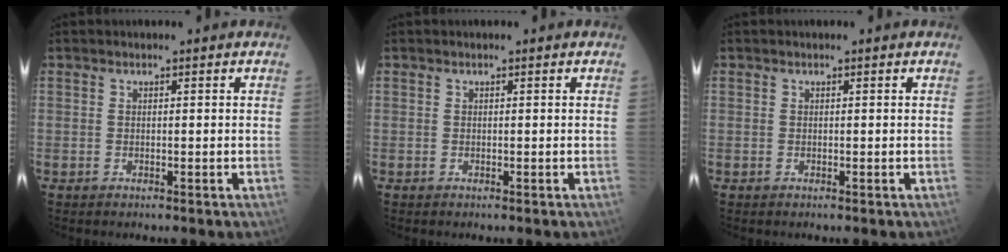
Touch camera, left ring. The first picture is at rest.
{"total": 0.0}
{"total": 0.0}